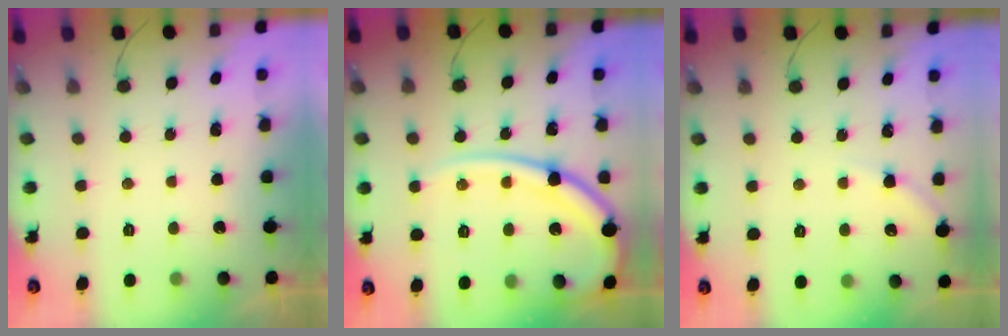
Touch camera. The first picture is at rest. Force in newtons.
{"total": 15.4, "press": 15.3, "slide": 1.6}
{"total": 4.1, "press": 4.1, "slide": 0.5}